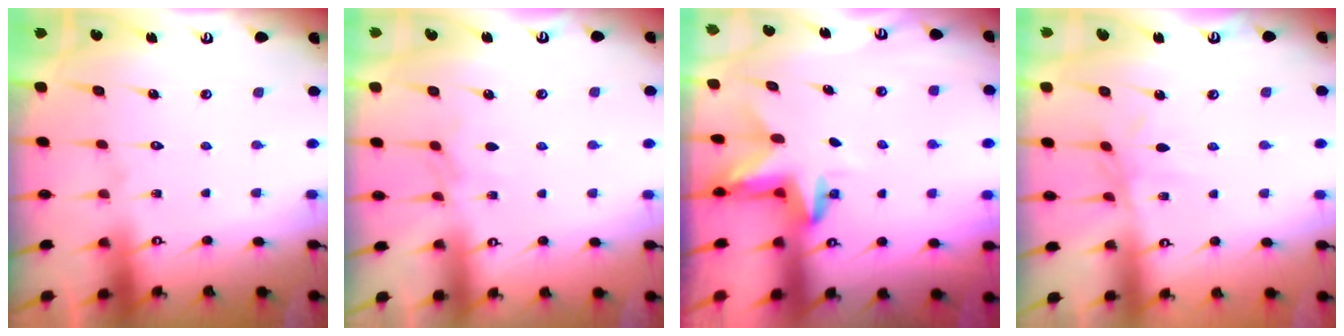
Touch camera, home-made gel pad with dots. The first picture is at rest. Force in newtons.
{"total": 2.8, "press": 2.8, "slide": 0.5}
{"total": 3.2, "press": 3.2, "slide": 0.1}
{"total": 3.5, "press": 3.5, "slide": 0.3}